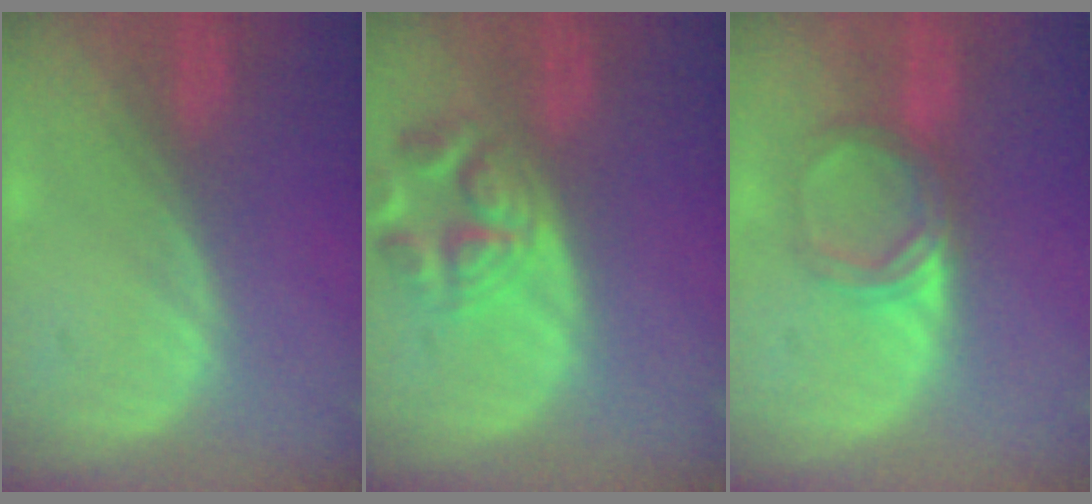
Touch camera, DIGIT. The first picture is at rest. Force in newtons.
{"total": 6.9, "press": 6.3, "slide": 2.8}
{"total": 4.9, "press": 4.6, "slide": 1.9}